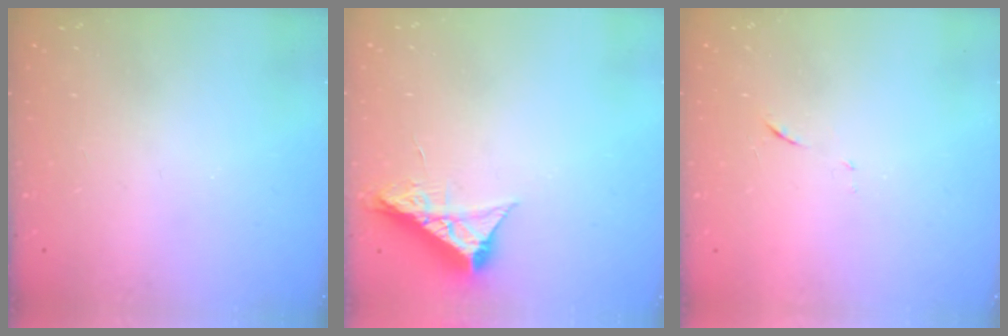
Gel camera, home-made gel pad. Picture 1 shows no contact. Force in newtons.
{"total": 8.6, "press": 8.6, "slide": 0.4}
{"total": 6.7, "press": 6.6, "slide": 0.6}